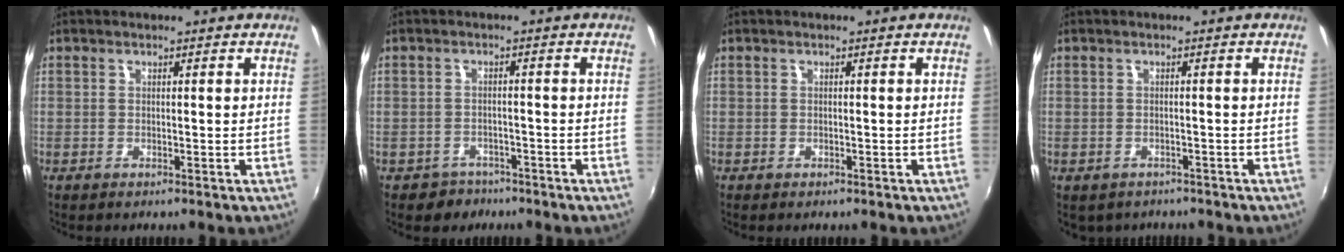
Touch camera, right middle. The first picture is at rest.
{"total": 4.0, "force": [-2.8, 2.9, 0.2], "torque": [-0.017, 0.004, -0.043]}
{"total": 0.6, "force": [-0.4, 0.4, 0.1], "torque": [-0.003, -0.003, -0.009]}
{"total": 3.2, "force": [-2.3, 2.0, 0.9], "torque": [-0.025, -0.013, -0.029]}